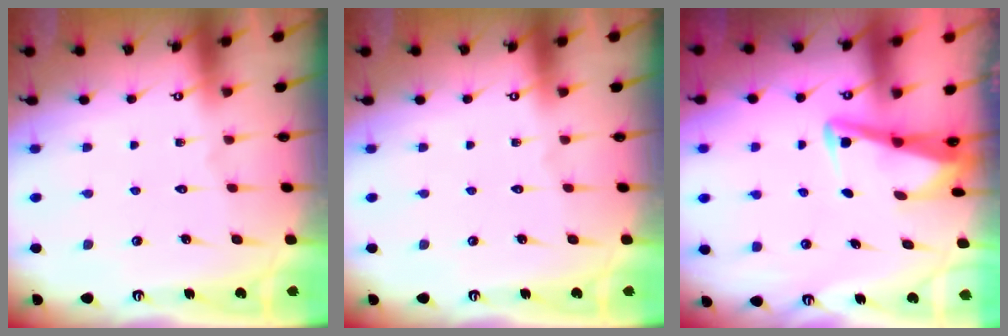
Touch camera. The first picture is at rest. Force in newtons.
{"total": 0.0}
{"total": 3.6, "press": 3.6, "slide": 0.4}